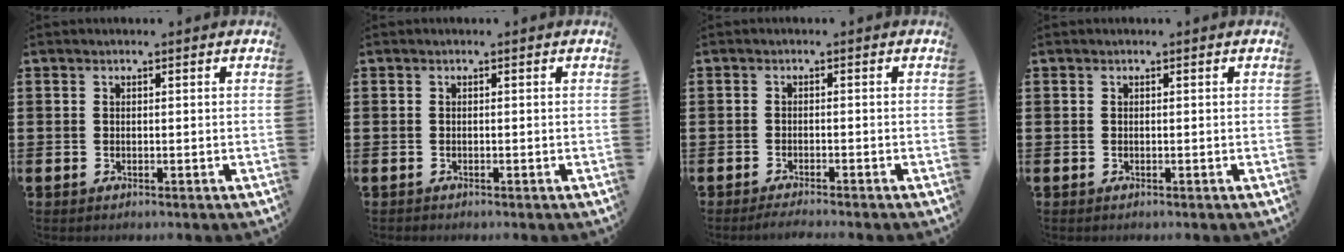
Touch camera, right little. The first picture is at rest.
{"total": 0.0}
{"total": 1.1, "force": [-1.0, -0.1, 0.4], "torque": [-0.007, 0.000, -0.020]}
{"total": 0.0}